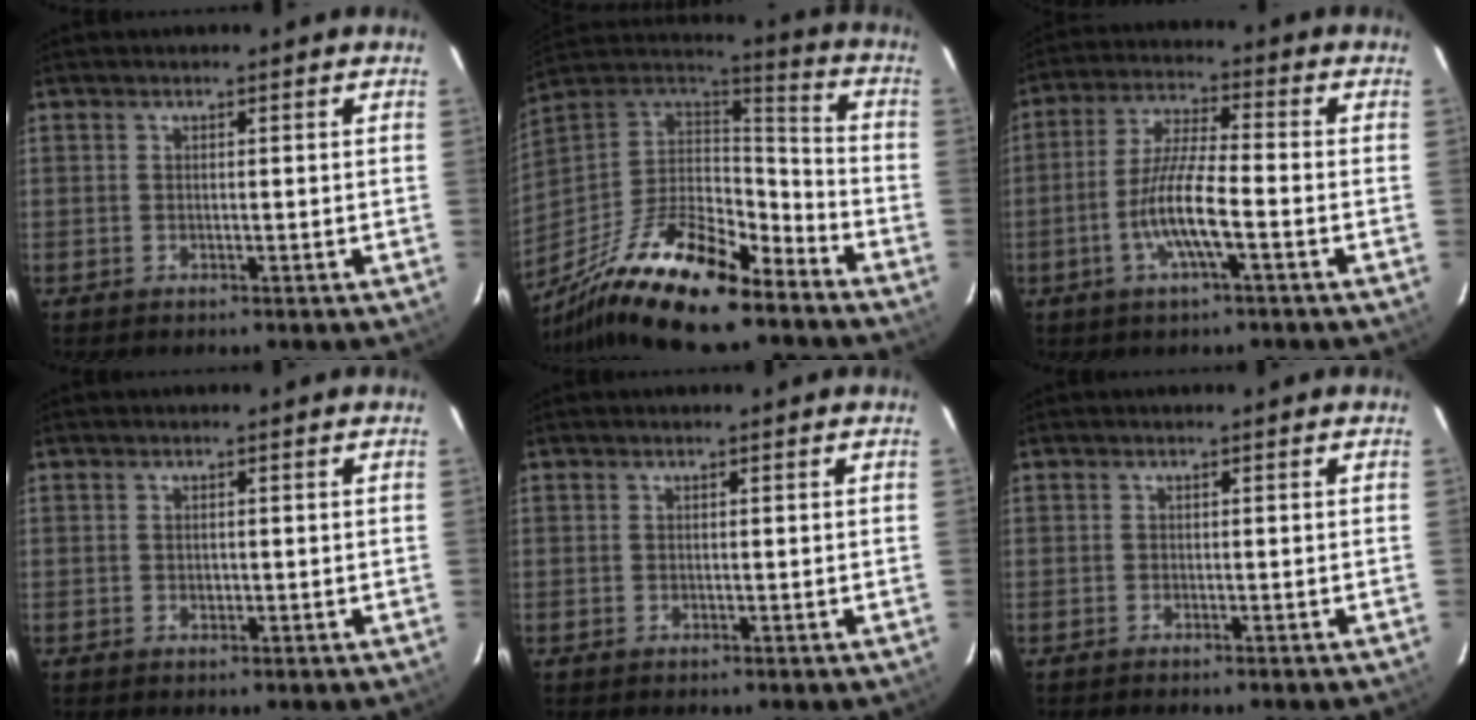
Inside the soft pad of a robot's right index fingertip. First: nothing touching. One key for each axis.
{"total": 24.4, "fx": -17.2, "fy": 7.5, "fz": 15.6, "tx": -0.309, "ty": -0.026, "tz": -0.299}
{"total": 9.0, "fx": -3.4, "fy": 1.1, "fz": 8.3, "tx": -0.170, "ty": -0.002, "tz": -0.064}
{"total": 0.8, "fx": -0.1, "fy": 0.7, "fz": 0.5, "tx": -0.007, "ty": 0.002, "tz": 0.000}
{"total": 0.0}
{"total": 0.8, "fx": -0.8, "fy": -0.1, "fz": 0.2, "tx": -0.006, "ty": -0.002, "tz": -0.012}